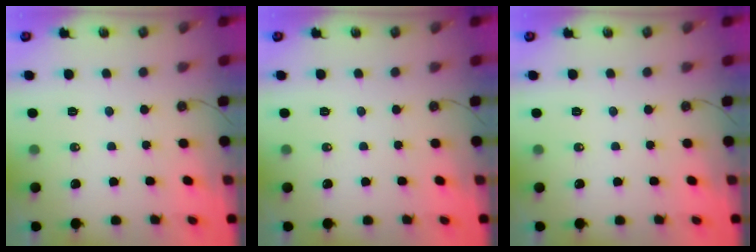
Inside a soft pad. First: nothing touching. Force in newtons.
{"total": 0.0}
{"total": 0.0}